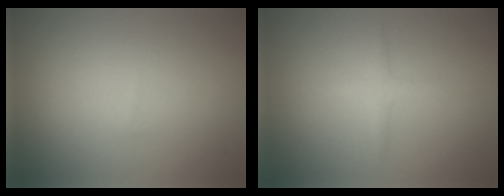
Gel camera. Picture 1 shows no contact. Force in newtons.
{"total": 1.3, "press": 1.3, "slide": 0.1}